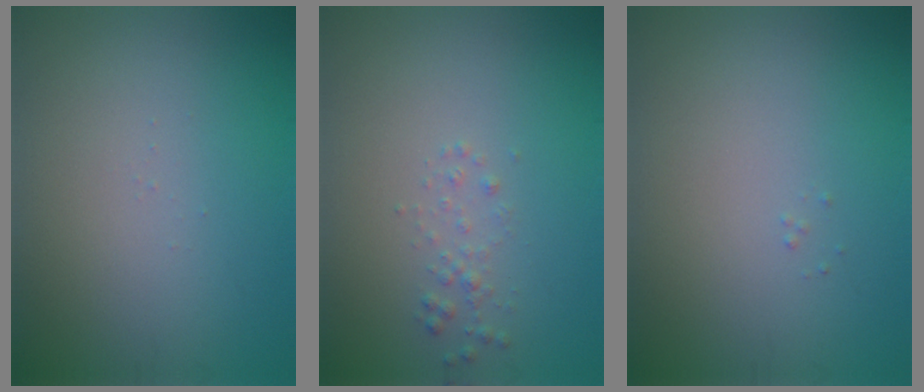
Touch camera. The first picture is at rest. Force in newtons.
{"total": 1.0, "press": 1.0, "slide": 0.1}
{"total": 0.0}